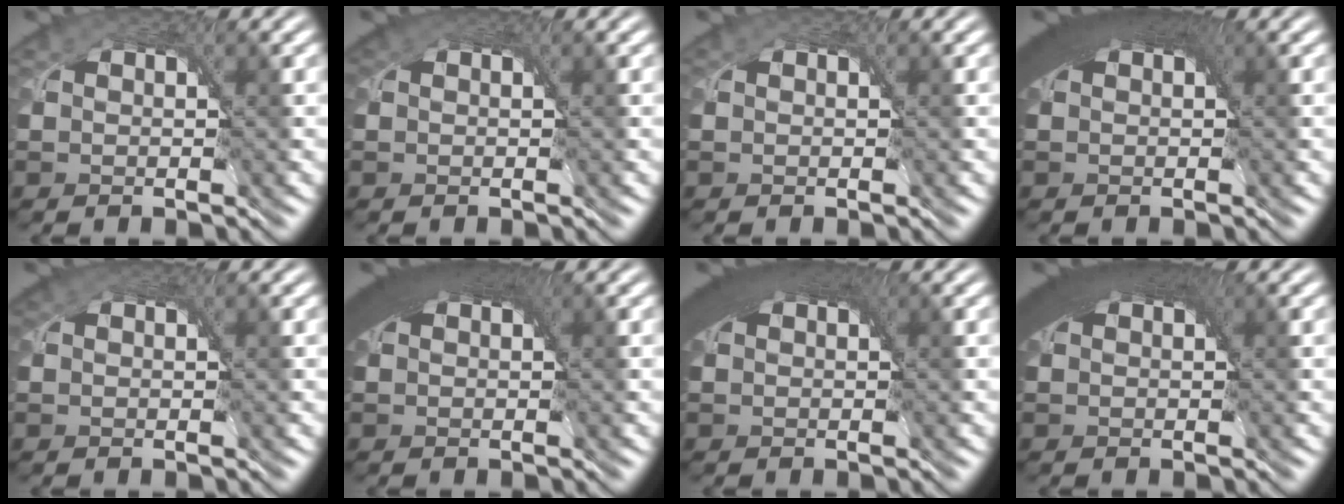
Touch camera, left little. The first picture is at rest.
{"total": 1.5, "force": [0.8, 0.9, 0.8], "torque": [-0.015, 0.003, 0.009]}
{"total": 0.0}
{"total": 8.2, "force": [3.0, 4.0, 6.5], "torque": [-0.100, 0.019, 0.031]}
{"total": 1.4, "force": [0.8, 0.9, 0.8], "torque": [-0.014, 0.003, 0.009]}
{"total": 7.9, "force": [2.9, 3.9, 6.2], "torque": [-0.097, 0.018, 0.031]}
{"total": 7.3, "force": [2.9, 3.6, 5.6], "torque": [-0.090, 0.016, 0.031]}
{"total": 8.3, "force": [3.0, 4.1, 6.5], "torque": [-0.101, 0.019, 0.031]}